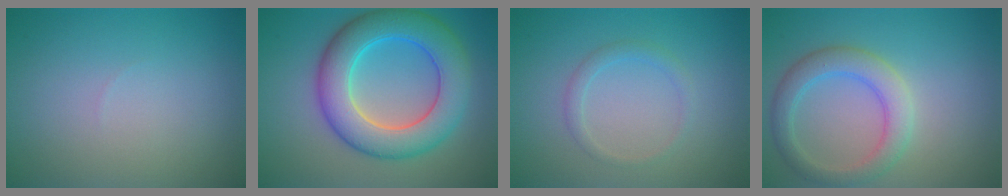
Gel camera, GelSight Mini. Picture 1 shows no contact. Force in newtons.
{"total": 8.7, "press": 8.7, "slide": 0.2}
{"total": 1.3, "press": 1.3, "slide": 0.1}
{"total": 3.9, "press": 3.8, "slide": 0.5}